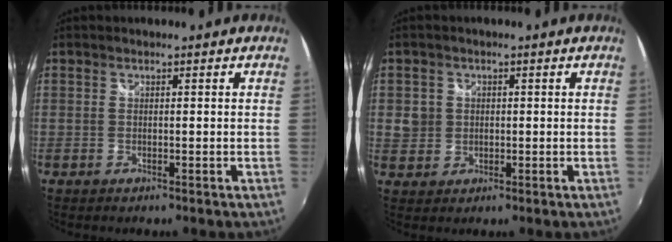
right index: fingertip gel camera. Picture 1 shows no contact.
{"total": 3.9, "force": [0.2, 3.7, 1.1], "torque": [-0.019, 0.007, 0.004]}